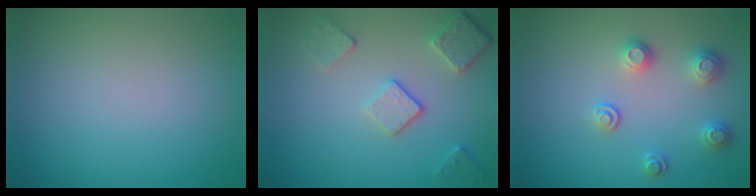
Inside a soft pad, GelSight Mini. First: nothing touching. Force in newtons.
{"total": 3.5, "press": 2.8, "slide": 2.1}
{"total": 2.3, "press": 2.3, "slide": 0.6}